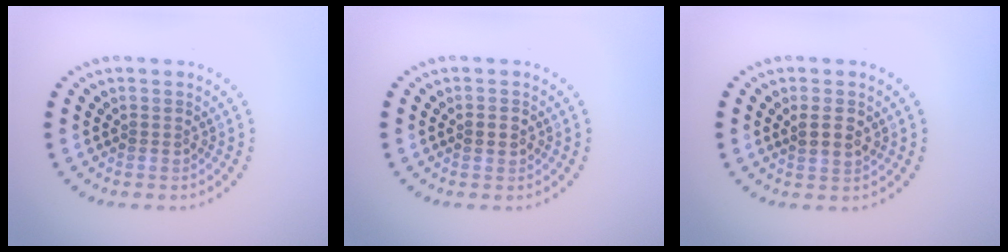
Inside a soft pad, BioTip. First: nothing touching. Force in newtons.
{"total": 1.8, "press": 1.8, "slide": 0.1}
{"total": 1.7, "press": 1.5, "slide": 0.6}